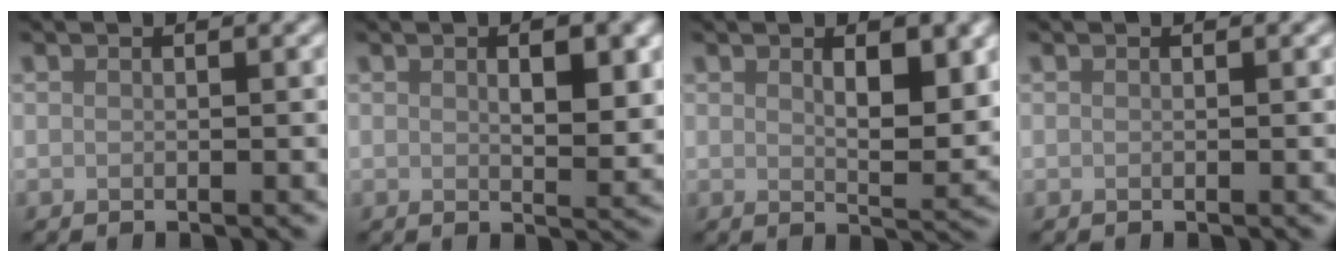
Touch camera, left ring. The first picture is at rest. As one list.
[{"total": 3.5, "force": [1.0, 1.4, 3.0], "torque": [-0.043, -0.005, 0.020]}, {"total": 4.1, "force": [1.4, 1.6, 3.5], "torque": [-0.054, -0.008, 0.027]}, {"total": 0.0}]